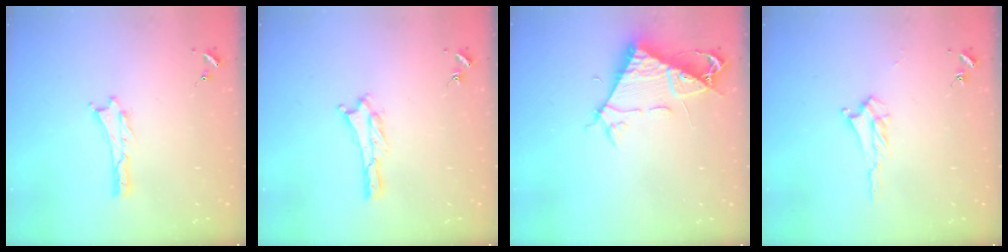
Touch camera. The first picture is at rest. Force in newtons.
{"total": 1.2, "press": 1.1, "slide": 0.2}
{"total": 7.6, "press": 7.6, "slide": 0.9}
{"total": 2.4, "press": 2.4, "slide": 0.4}